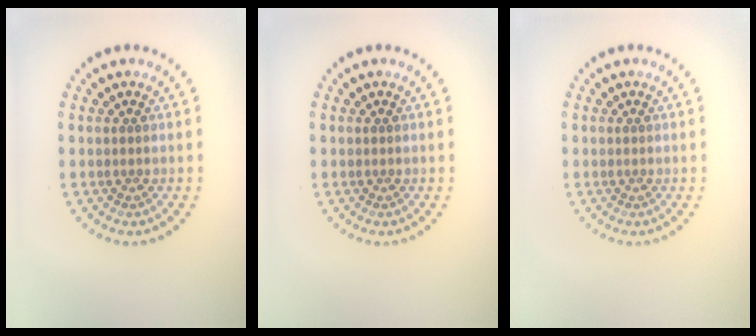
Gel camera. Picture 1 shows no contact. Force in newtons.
{"total": 0.0}
{"total": 0.0}